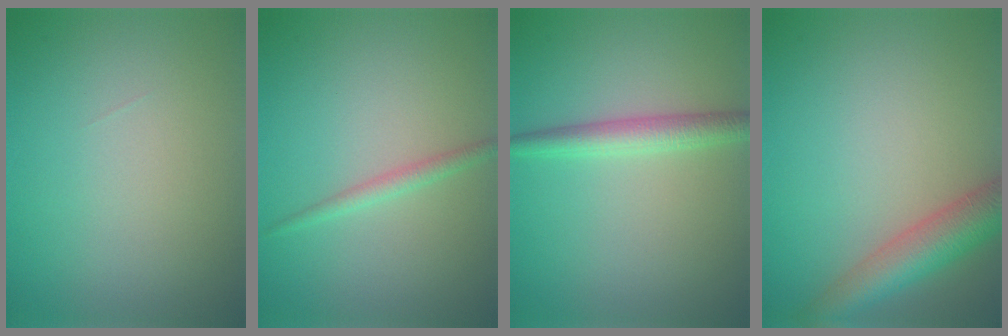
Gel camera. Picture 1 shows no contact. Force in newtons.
{"total": 1.3, "press": 1.3, "slide": 0.0}
{"total": 2.6, "press": 2.6, "slide": 0.0}
{"total": 5.0, "press": 5.0, "slide": 0.3}